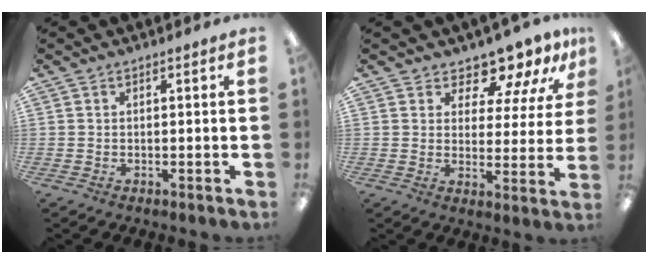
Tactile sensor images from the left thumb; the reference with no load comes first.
{"total": 10.8, "force": [9.6, 3.7, 3.2], "torque": [-0.057, -0.073, 0.178]}